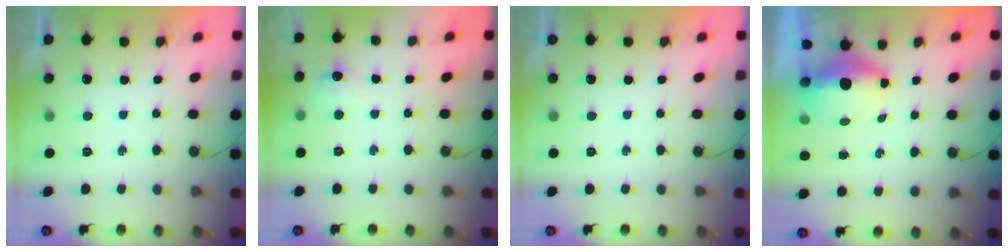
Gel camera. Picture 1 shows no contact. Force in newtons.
{"total": 5.8, "press": 5.8, "slide": 0.8}
{"total": 0.0}
{"total": 5.1, "press": 4.9, "slide": 1.4}